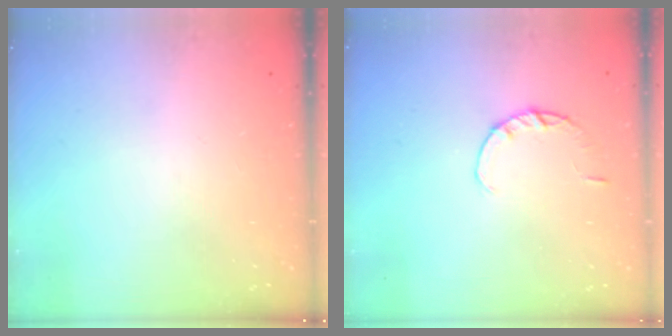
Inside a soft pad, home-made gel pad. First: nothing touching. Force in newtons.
{"total": 1.8, "press": 1.8, "slide": 0.3}